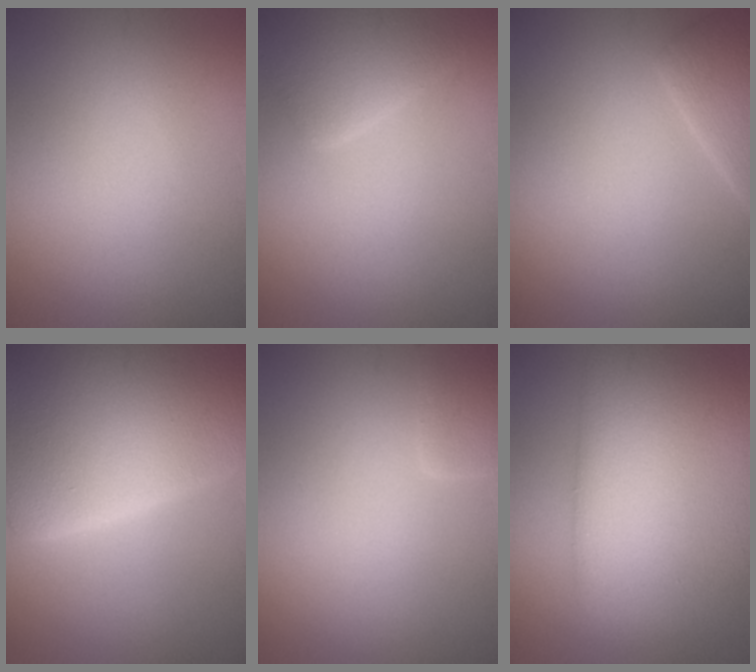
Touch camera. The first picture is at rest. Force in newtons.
{"total": 4.5, "press": 4.5, "slide": 0.3}
{"total": 2.7, "press": 2.7, "slide": 0.2}
{"total": 18.5, "press": 18.5, "slide": 1.0}
{"total": 2.3, "press": 2.3, "slide": 0.2}
{"total": 9.8, "press": 9.8, "slide": 0.3}